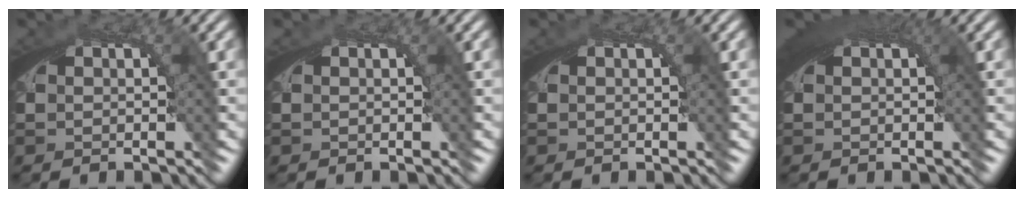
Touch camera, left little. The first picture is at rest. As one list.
[{"total": 0.0}, {"total": 0.0}, {"total": 2.9, "force": [1.2, 0.7, 2.6], "torque": [-0.030, 0.011, 0.016]}]